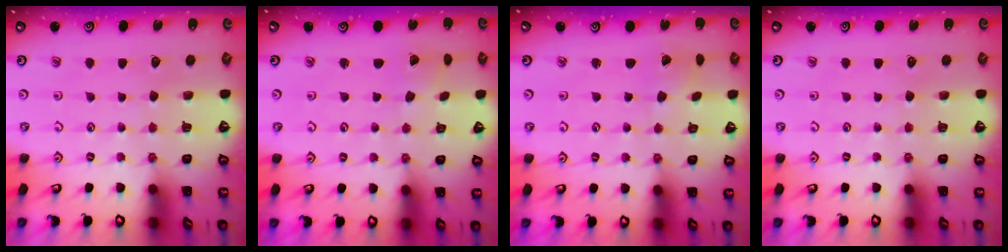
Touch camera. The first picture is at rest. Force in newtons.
{"total": 2.0, "press": 2.0, "slide": 0.3}
{"total": 2.7, "press": 2.7, "slide": 0.5}
{"total": 0.0}